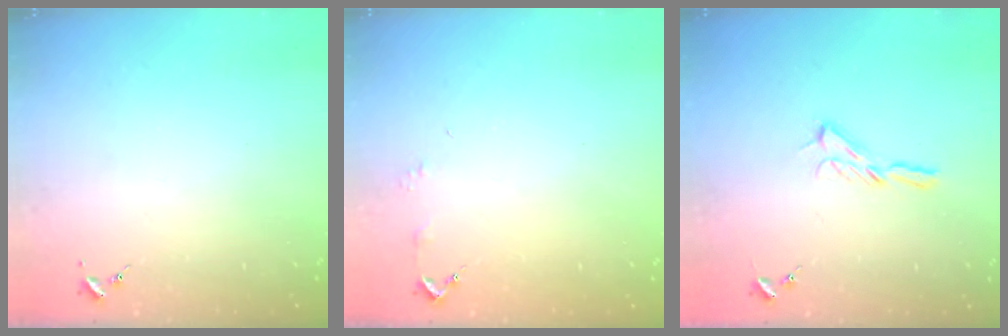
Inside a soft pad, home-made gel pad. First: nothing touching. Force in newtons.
{"total": 2.9, "press": 2.8, "slide": 0.3}
{"total": 5.9, "press": 5.9, "slide": 0.5}